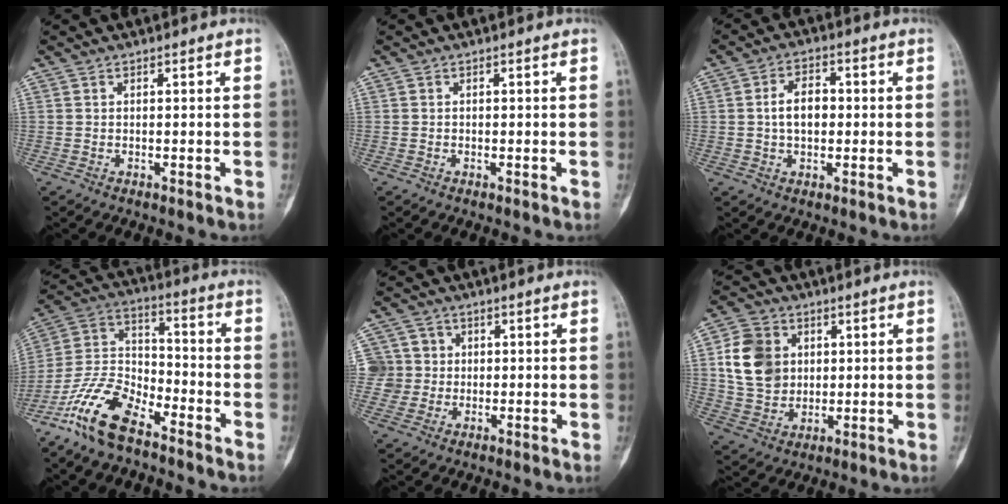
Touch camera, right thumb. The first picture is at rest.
{"total": 0.0}
{"total": 6.3, "force": [0.2, 4.1, 4.8], "torque": [-0.074, 0.016, -0.001]}
{"total": 14.3, "force": [-9.8, 6.0, 8.5], "torque": [-0.165, 0.061, -0.198]}
{"total": 6.4, "force": [0.6, 6.3, 0.4], "torque": [0.026, 0.013, 0.007]}
{"total": 12.3, "force": [2.5, 10.0, 6.7], "torque": [-0.099, -0.003, 0.049]}